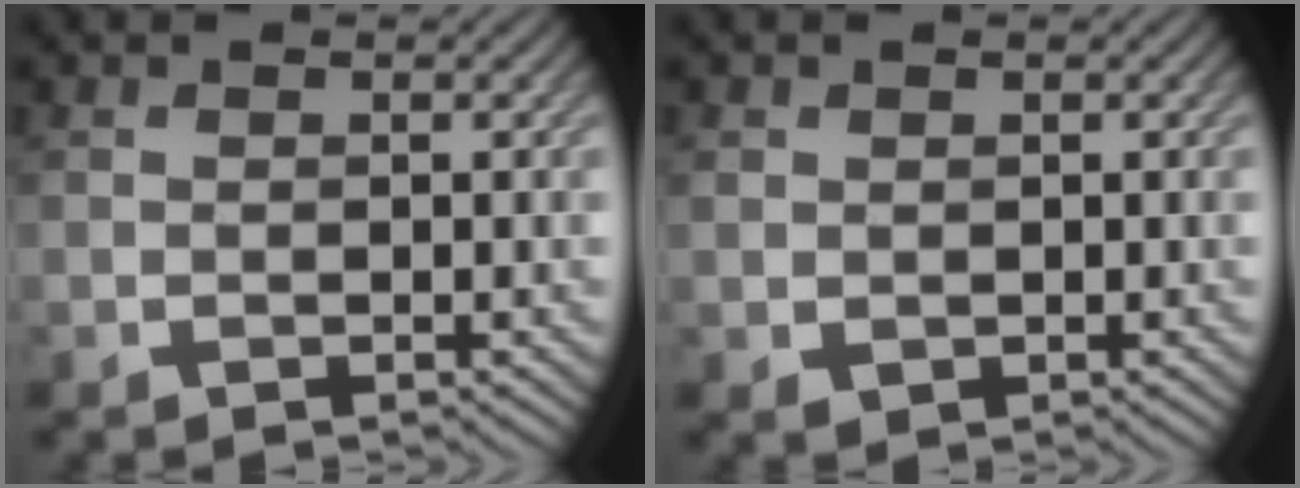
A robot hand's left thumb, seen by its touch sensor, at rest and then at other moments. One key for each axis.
{"total": 1.4, "fx": 0.4, "fy": 1.3, "fz": 0.4, "tx": -0.012, "ty": -0.005, "tz": 0.010}